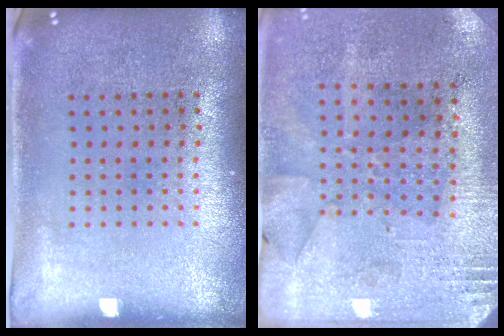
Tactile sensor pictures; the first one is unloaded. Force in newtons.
{"total": 2.7, "press": 2.3, "slide": 1.5}